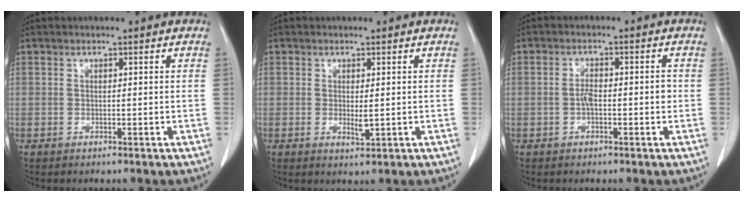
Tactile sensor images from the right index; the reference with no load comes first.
{"total": 1.9, "force": [-0.1, 0.5, 1.8], "torque": [-0.034, -0.006, 0.003]}
{"total": 3.4, "force": [-0.6, 1.1, 3.1], "torque": [-0.057, 0.006, -0.008]}